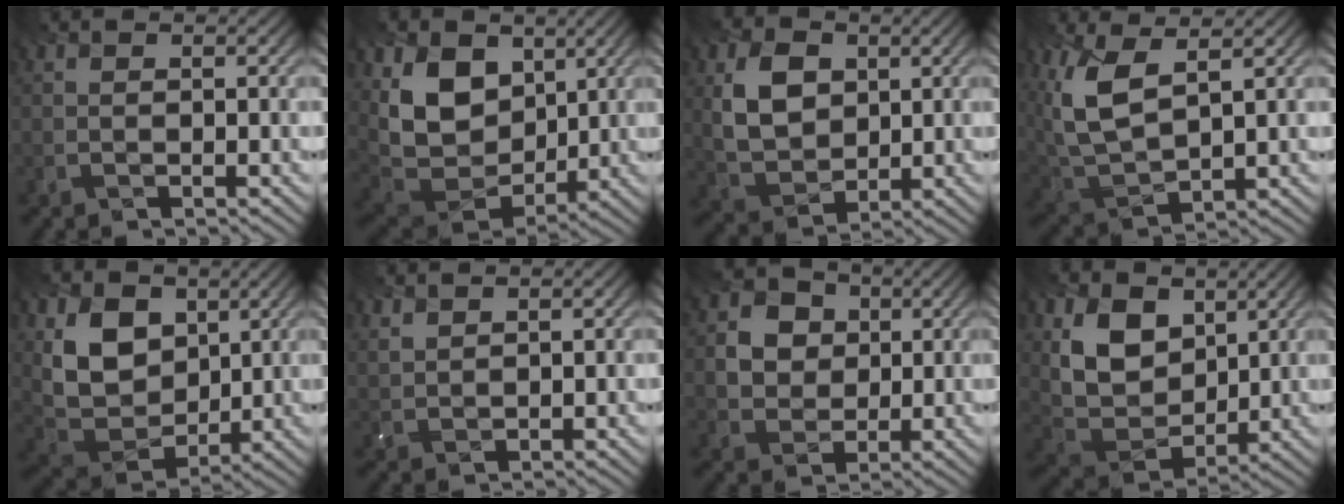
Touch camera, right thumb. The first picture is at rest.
{"total": 11.3, "force": [2.9, 8.3, 7.1], "torque": [-0.179, -0.001, 0.049]}
{"total": 7.8, "force": [1.1, 6.0, 4.8], "torque": [-0.120, -0.003, 0.018]}
{"total": 9.3, "force": [3.2, 4.7, 7.4], "torque": [-0.196, -0.001, 0.067]}
{"total": 9.9, "force": [2.5, 7.5, 6.1], "torque": [-0.159, -0.006, 0.039]}
{"total": 2.0, "force": [1.6, 1.0, 0.7], "torque": [-0.022, 0.004, 0.037]}
{"total": 6.8, "force": [1.2, 6.0, 3.0], "torque": [-0.102, 0.004, 0.013]}
{"total": 9.6, "force": [3.1, 6.9, 5.9], "torque": [-0.156, -0.006, 0.052]}